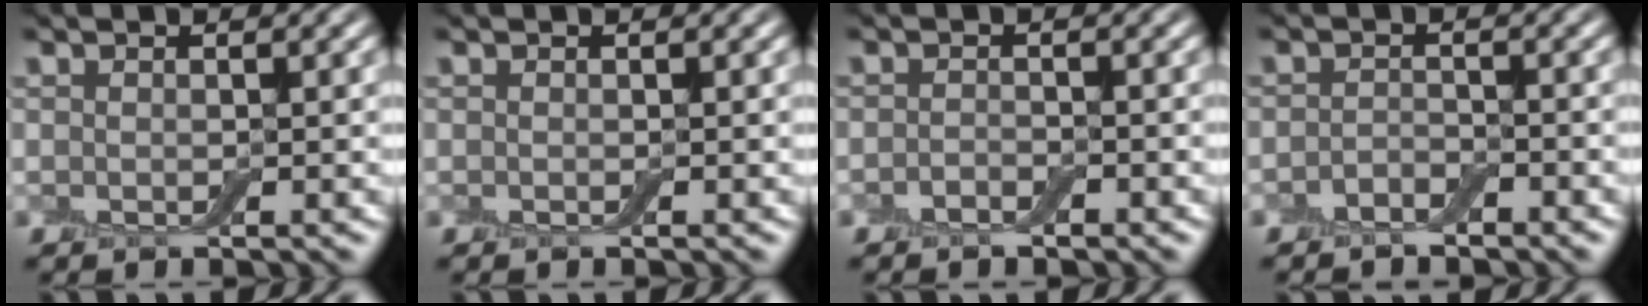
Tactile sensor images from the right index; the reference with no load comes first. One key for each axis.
{"total": 0.0}
{"total": 1.3, "fx": -0.9, "fy": 0.6, "fz": 0.7, "tx": -0.015, "ty": 0.000, "tz": -0.018}
{"total": 1.7, "fx": -1.3, "fy": 0.8, "fz": 0.7, "tx": -0.013, "ty": 0.003, "tz": -0.027}